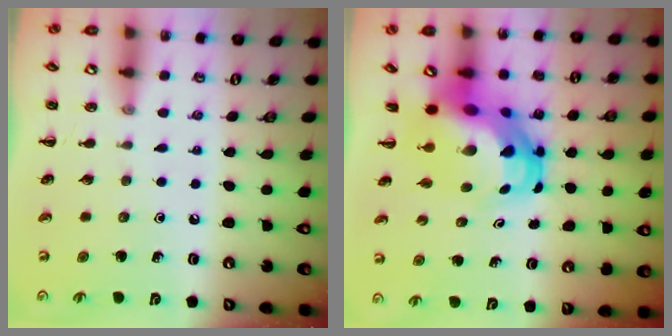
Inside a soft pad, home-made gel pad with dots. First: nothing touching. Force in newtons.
{"total": 10.2, "press": 9.8, "slide": 2.6}